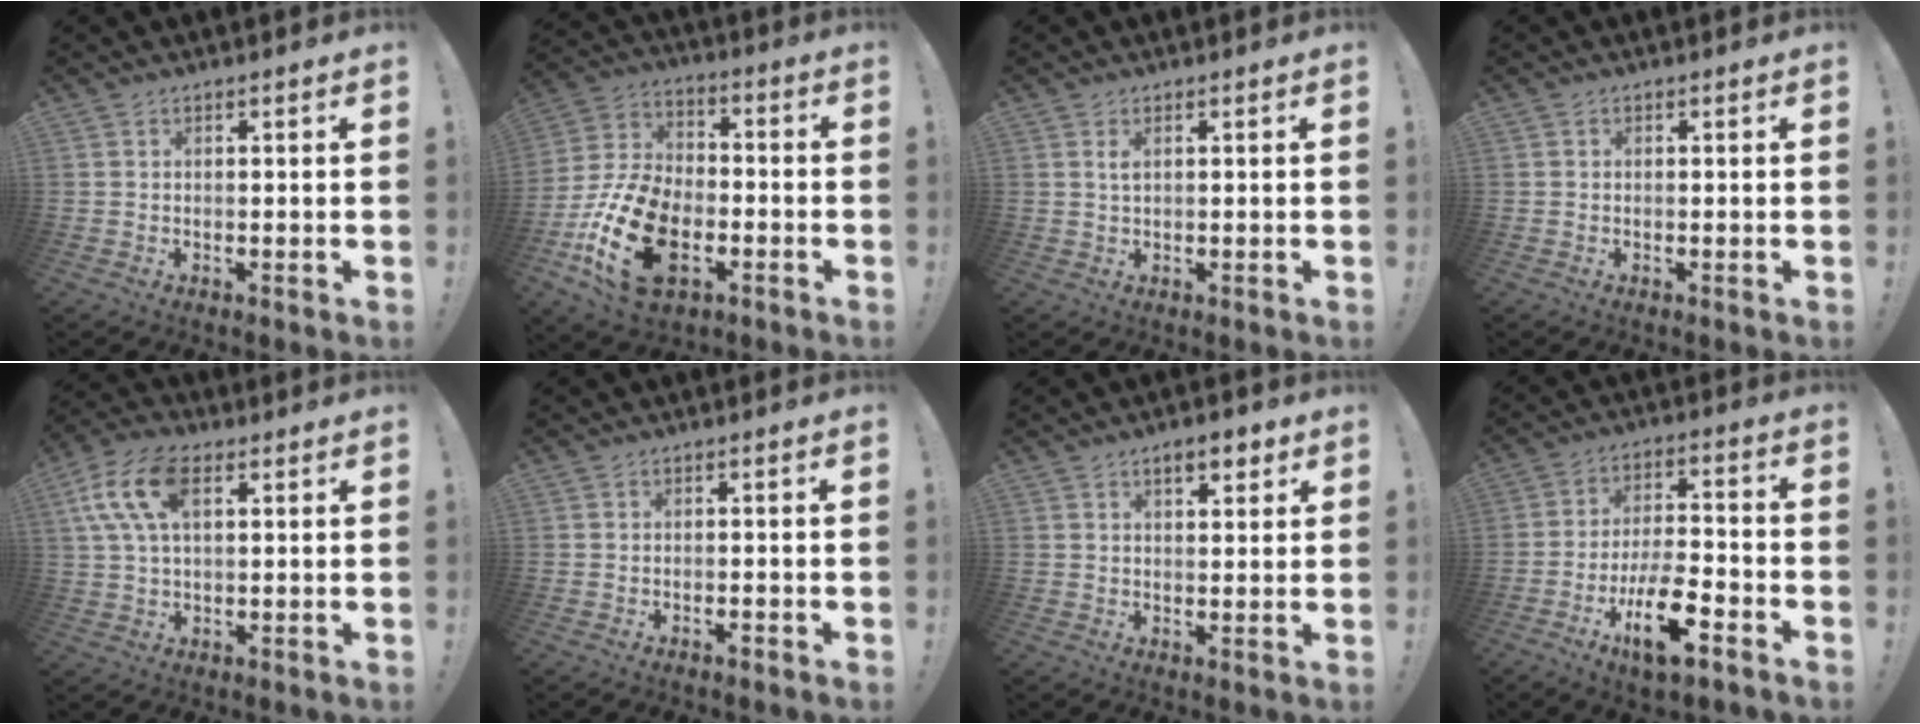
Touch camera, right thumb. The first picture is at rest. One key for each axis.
{"total": 21.9, "fx": -7.6, "fy": 13.6, "fz": 15.4, "tx": -0.283, "ty": 0.047, "tz": -0.121}
{"total": 1.4, "fx": 0.6, "fy": 0.4, "fz": 1.2, "tx": -0.023, "ty": 0.001, "tz": 0.009}
{"total": 0.0}
{"total": 13.5, "fx": 4.4, "fy": 7.6, "fz": 10.2, "tx": -0.198, "ty": 0.002, "tz": 0.083}
{"total": 1.1, "fx": -0.8, "fy": 0.1, "fz": 0.7, "tx": -0.010, "ty": 0.002, "tz": -0.014}
{"total": 4.9, "fx": 2.9, "fy": 2.1, "fz": 3.3, "tx": -0.038, "ty": -0.011, "tz": 0.046}
{"total": 14.7, "fx": -7.4, "fy": 5.3, "fz": 11.5, "tx": -0.195, "ty": 0.040, "tz": -0.120}